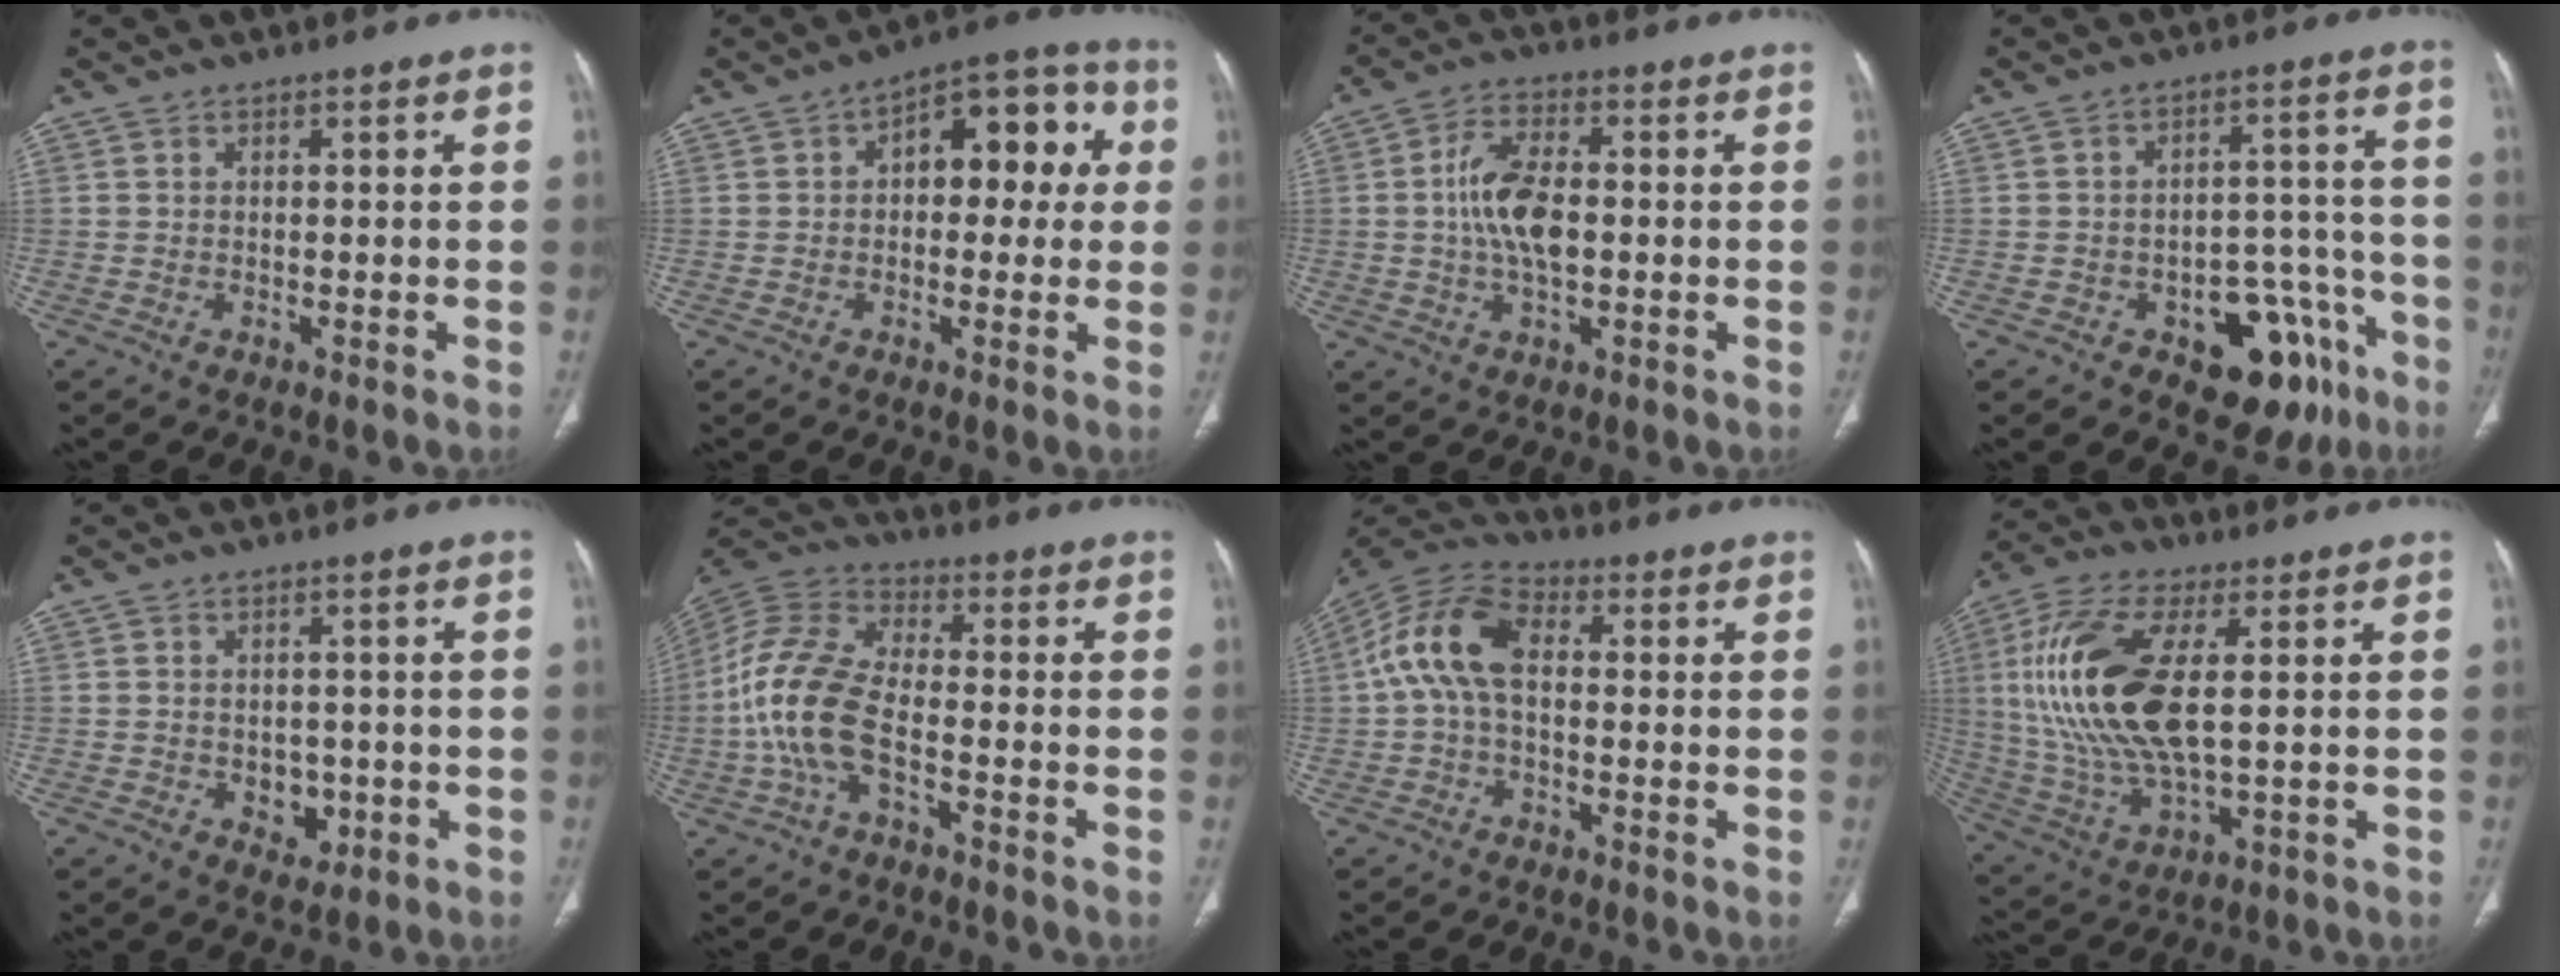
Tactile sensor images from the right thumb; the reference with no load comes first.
{"total": 13.6, "force": [2.5, 7.6, 10.9], "torque": [-0.089, 0.035, 0.026]}
{"total": 9.8, "force": [0.0, 4.9, 8.5], "torque": [-0.164, 0.008, -0.002]}
{"total": 15.0, "force": [-7.8, 8.4, 9.6], "torque": [-0.076, 0.063, -0.097]}
{"total": 4.6, "force": [-0.9, 3.6, 2.6], "torque": [-0.013, 0.003, -0.004]}
{"total": 13.7, "force": [-3.6, 6.9, 11.3], "torque": [-0.253, 0.034, -0.076]}
{"total": 11.7, "force": [0.6, 7.0, 9.4], "torque": [-0.186, 0.032, 0.000]}
{"total": 20.8, "force": [2.9, 8.8, 18.6], "torque": [-0.407, -0.007, 0.059]}